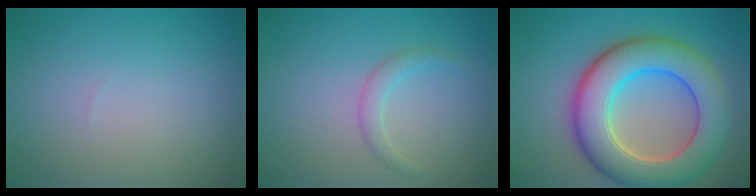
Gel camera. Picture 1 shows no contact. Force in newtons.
{"total": 1.5, "press": 1.5, "slide": 0.1}
{"total": 10.3, "press": 10.3, "slide": 0.7}